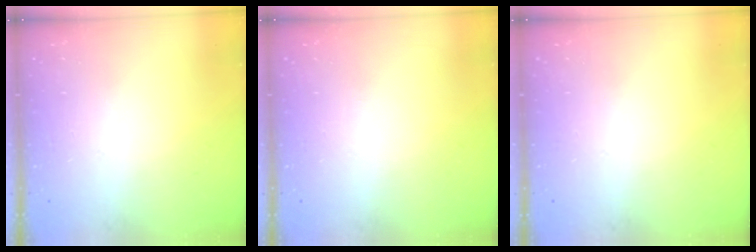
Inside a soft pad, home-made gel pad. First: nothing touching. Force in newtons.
{"total": 0.0}
{"total": 0.0}